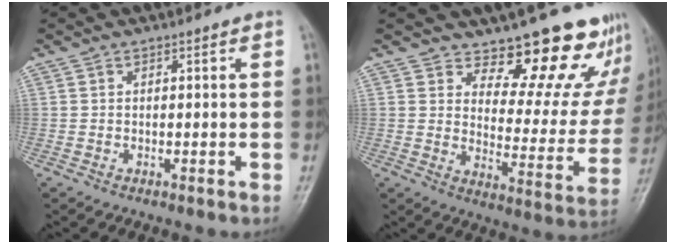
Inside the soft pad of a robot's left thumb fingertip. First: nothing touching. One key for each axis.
{"total": 17.3, "fx": 15.1, "fy": 6.4, "fz": 5.5, "tx": -0.005, "ty": -0.130, "tz": 0.181}